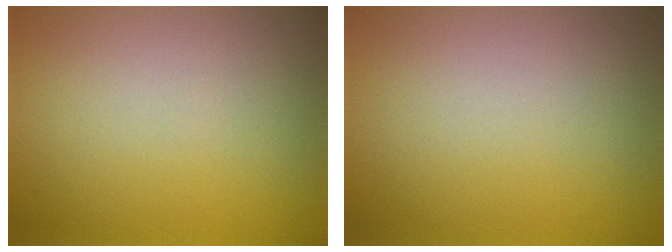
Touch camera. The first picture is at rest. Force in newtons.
{"total": 0.0}